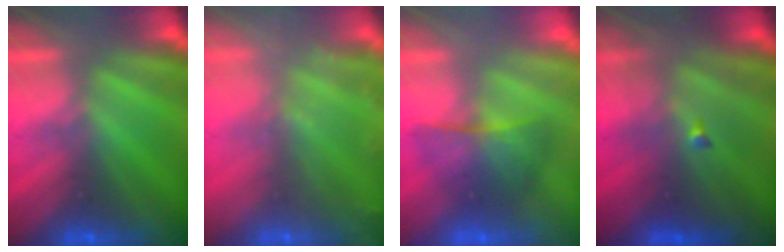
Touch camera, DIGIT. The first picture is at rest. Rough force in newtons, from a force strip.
{"total": 9.0}
{"total": 2.1}
{"total": 4.3}